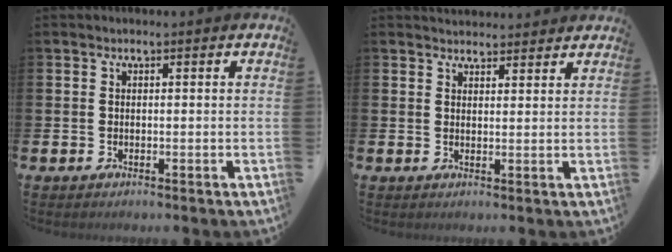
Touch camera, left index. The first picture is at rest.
{"total": 2.8, "force": [2.7, 0.7, -0.2], "torque": [0.007, -0.013, 0.048]}